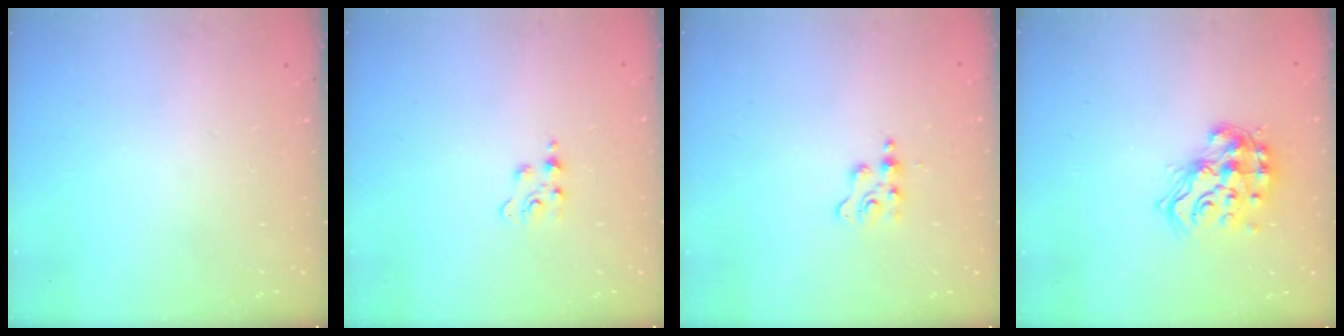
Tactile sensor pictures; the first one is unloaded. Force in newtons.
{"total": 2.8, "press": 2.8, "slide": 0.4}
{"total": 2.3, "press": 2.3, "slide": 0.4}
{"total": 15.5, "press": 15.3, "slide": 1.9}